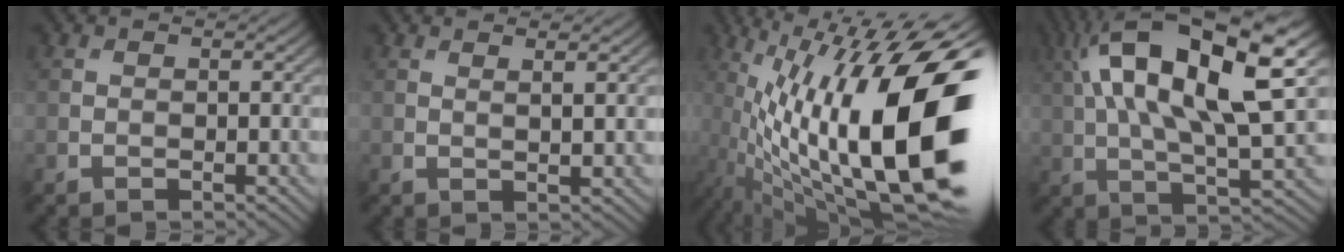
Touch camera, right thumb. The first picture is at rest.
{"total": 2.8, "force": [1.3, 0.5, 2.5], "torque": [-0.037, 0.005, 0.024]}
{"total": 20.7, "force": [-2.1, 7.6, 19.1], "torque": [-0.323, -0.009, -0.033]}
{"total": 16.9, "force": [5.6, 6.6, 14.6], "torque": [-0.268, 0.027, 0.093]}